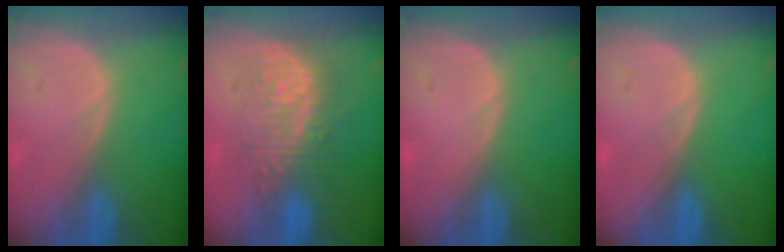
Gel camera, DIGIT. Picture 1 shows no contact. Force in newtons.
{"total": 9.1, "press": 8.9, "slide": 2.1}
{"total": 0.0}
{"total": 0.0}